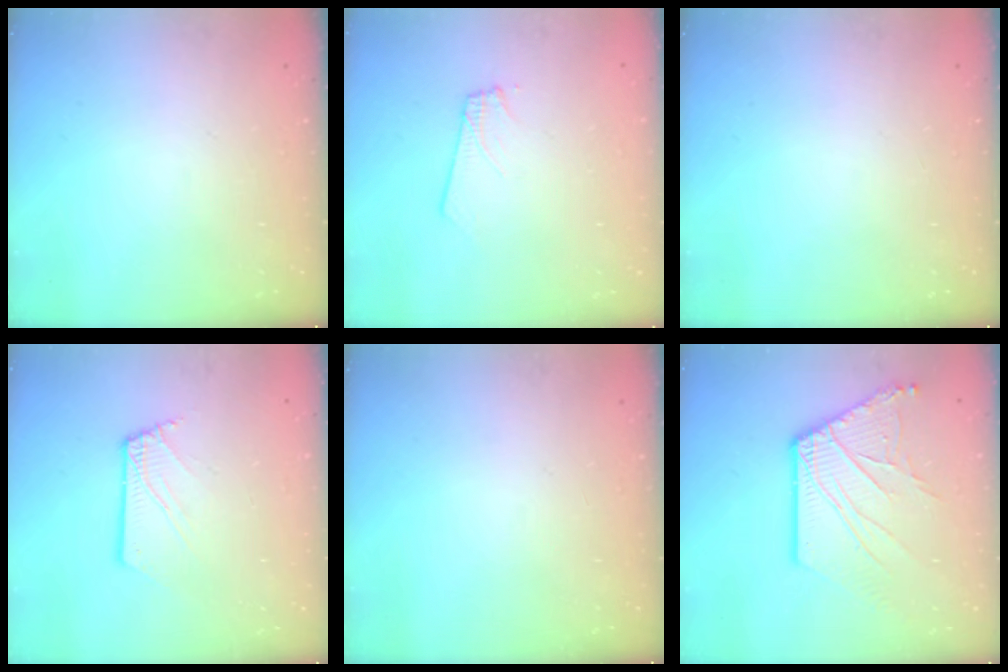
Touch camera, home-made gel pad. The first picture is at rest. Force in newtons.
{"total": 2.9, "press": 2.9, "slide": 0.4}
{"total": 0.0}
{"total": 3.3, "press": 3.3, "slide": 0.4}
{"total": 0.0}
{"total": 13.2, "press": 13.1, "slide": 1.6}